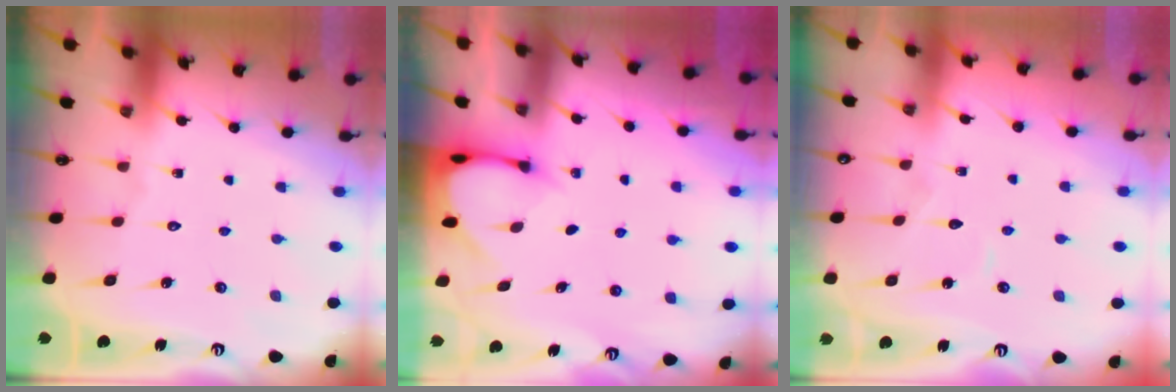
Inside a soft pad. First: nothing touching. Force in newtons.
{"total": 3.0, "press": 3.0, "slide": 0.2}
{"total": 3.9, "press": 3.9, "slide": 0.4}